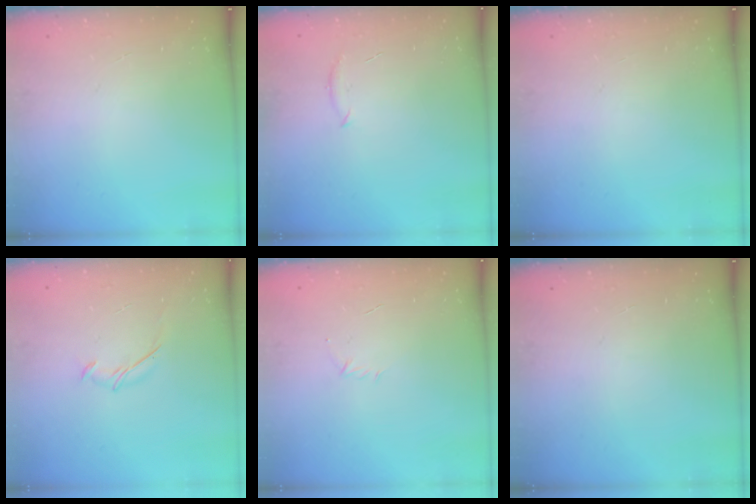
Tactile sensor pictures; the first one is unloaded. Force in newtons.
{"total": 5.5, "press": 5.2, "slide": 1.5}
{"total": 0.0}
{"total": 5.4, "press": 5.4, "slide": 1.0}
{"total": 2.9, "press": 2.8, "slide": 0.7}
{"total": 0.0}